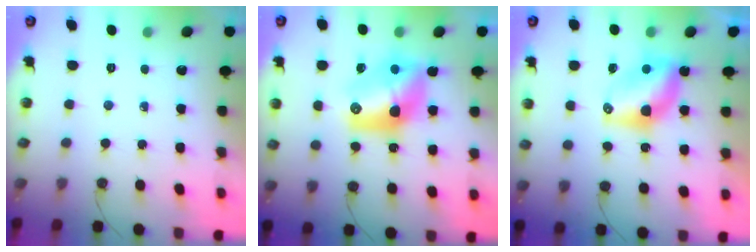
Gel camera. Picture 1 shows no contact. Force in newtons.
{"total": 13.1, "press": 13.1, "slide": 1.0}
{"total": 7.7, "press": 7.6, "slide": 0.7}